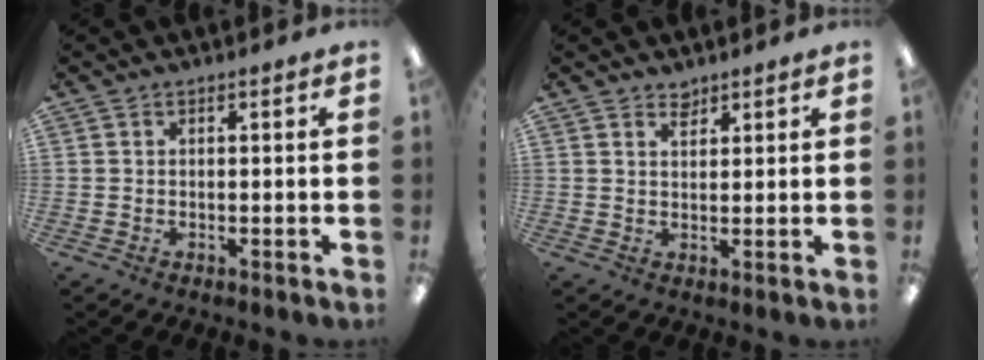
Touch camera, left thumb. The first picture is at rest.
{"total": 2.3, "force": [2.1, 0.9, 0.4], "torque": [-0.002, -0.011, 0.039]}